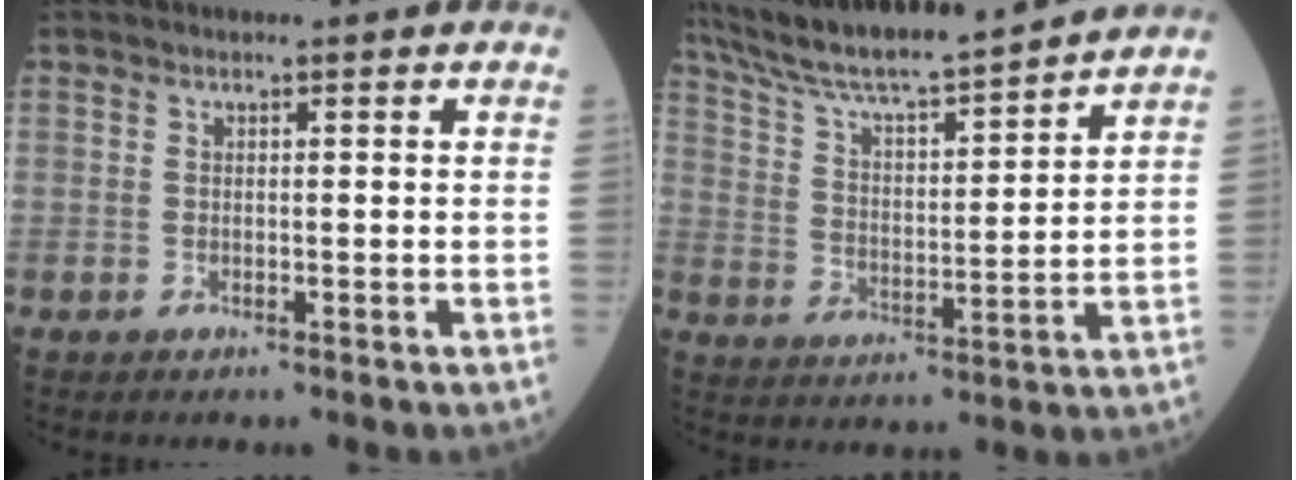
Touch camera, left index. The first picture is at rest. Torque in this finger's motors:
{"motor_torque": [0.91, -1.22, 0.23, 0.07]}